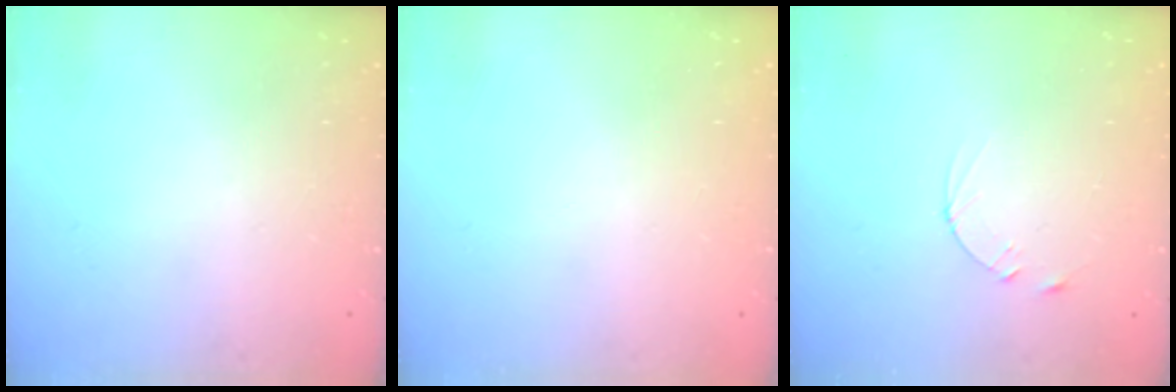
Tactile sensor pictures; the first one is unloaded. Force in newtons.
{"total": 0.0}
{"total": 2.4, "press": 2.3, "slide": 0.2}